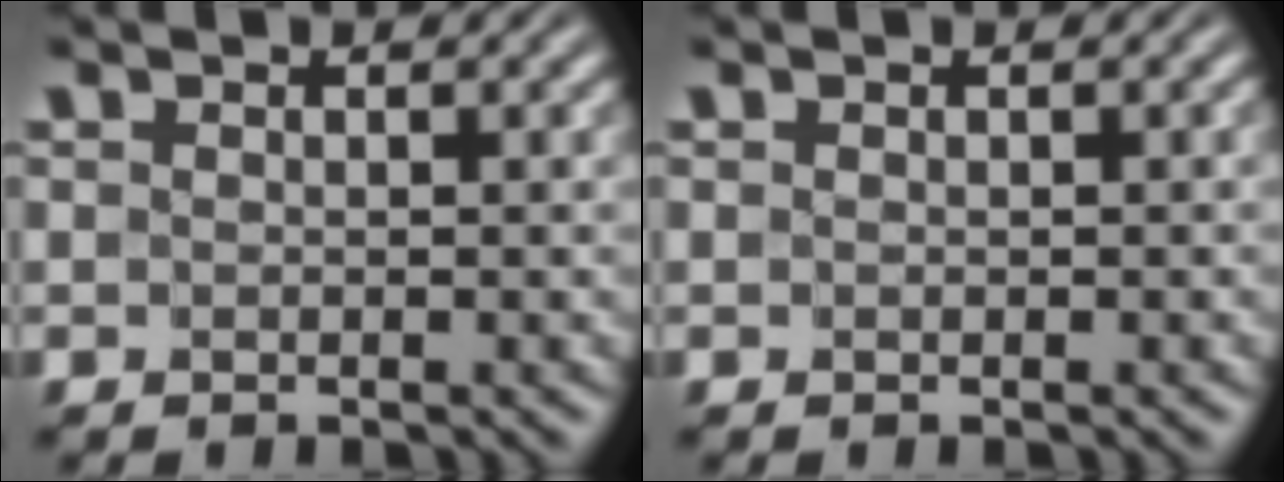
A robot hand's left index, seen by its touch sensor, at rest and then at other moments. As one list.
[{"total": 0.0}]